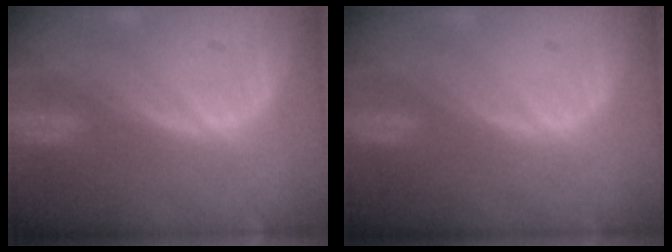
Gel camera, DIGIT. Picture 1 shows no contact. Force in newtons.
{"total": 0.0}